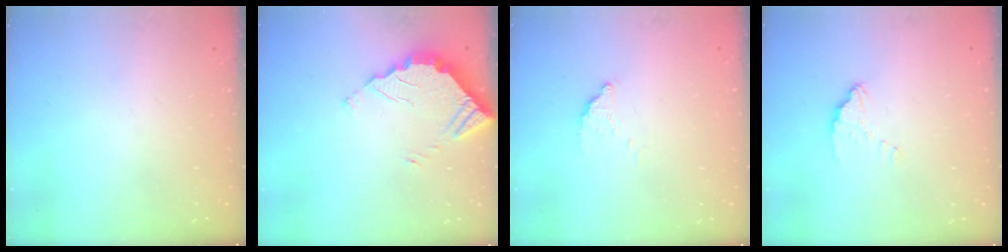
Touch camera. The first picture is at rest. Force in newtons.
{"total": 3.6, "press": 3.6, "slide": 0.2}
{"total": 2.8, "press": 2.8, "slide": 0.1}
{"total": 2.5, "press": 2.5, "slide": 0.2}